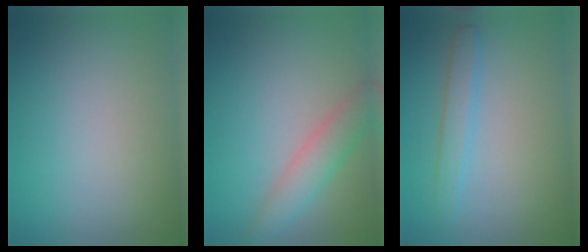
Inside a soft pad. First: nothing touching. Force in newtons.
{"total": 3.4, "press": 3.4, "slide": 0.3}
{"total": 2.0, "press": 2.0, "slide": 0.0}